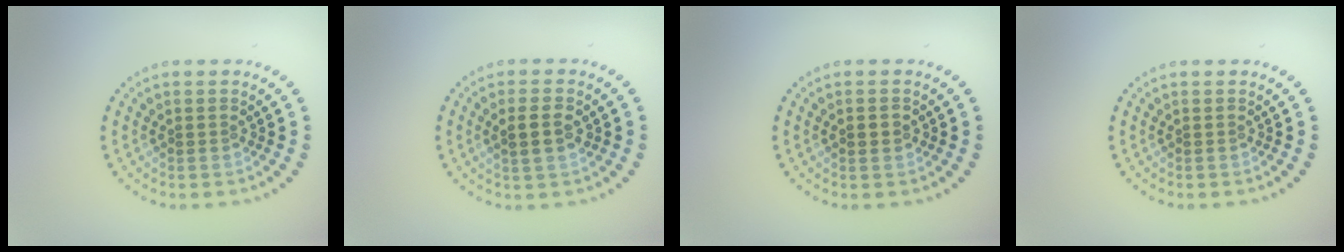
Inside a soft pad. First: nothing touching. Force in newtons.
{"total": 1.9, "press": 1.8, "slide": 0.2}
{"total": 1.7, "press": 1.7, "slide": 0.1}
{"total": 0.0}